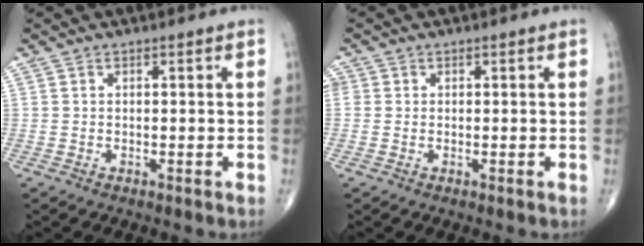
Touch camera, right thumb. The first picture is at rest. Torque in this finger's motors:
{"motor_torque": [0.08, 0.18, 0.21, 0.14, 0.02]}